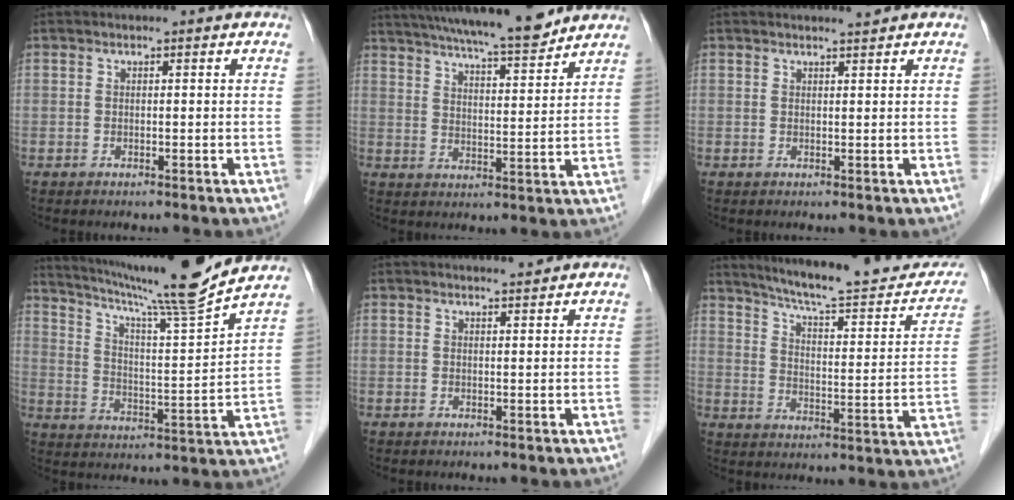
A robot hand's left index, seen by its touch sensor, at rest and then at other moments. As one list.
[{"total": 16.2, "force": [14.3, 0.9, 7.4], "torque": [-0.123, 0.010, 0.215]}, {"total": 0.9, "force": [0.9, -0.3, 0.1], "torque": [-0.010, -0.008, 0.017]}, {"total": 17.0, "force": [14.9, -2.4, 7.7], "torque": [-0.138, -0.023, 0.227]}, {"total": 1.3, "force": [1.2, -0.2, 0.1], "torque": [-0.007, -0.004, 0.023]}, {"total": 21.9, "force": [19.5, 2.7, 9.6], "torque": [-0.132, -0.033, 0.255]}]